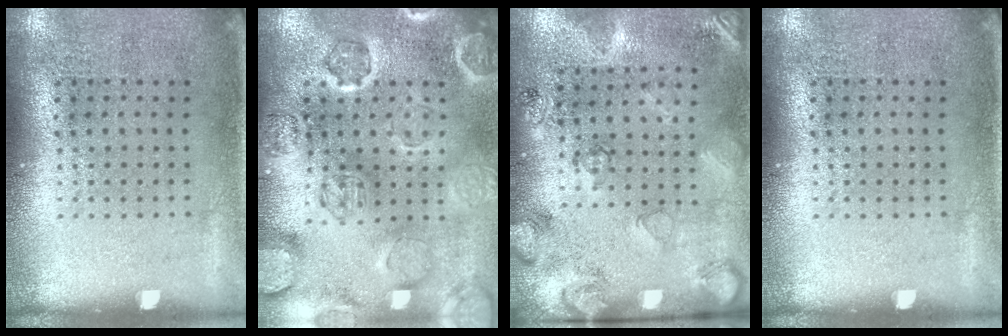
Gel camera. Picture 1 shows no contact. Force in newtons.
{"total": 2.1, "press": 2.1, "slide": 0.1}
{"total": 2.6, "press": 1.7, "slide": 2.0}
{"total": 0.0}